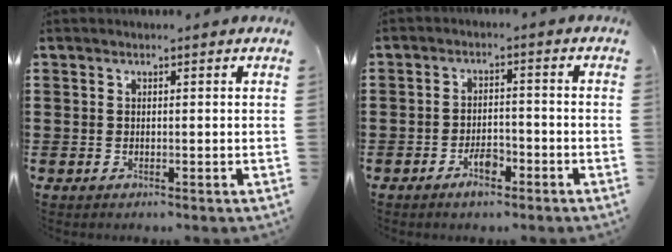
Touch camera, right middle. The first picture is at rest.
{"total": 3.9, "force": [-2.5, 1.5, 2.6], "torque": [-0.051, 0.005, -0.050]}